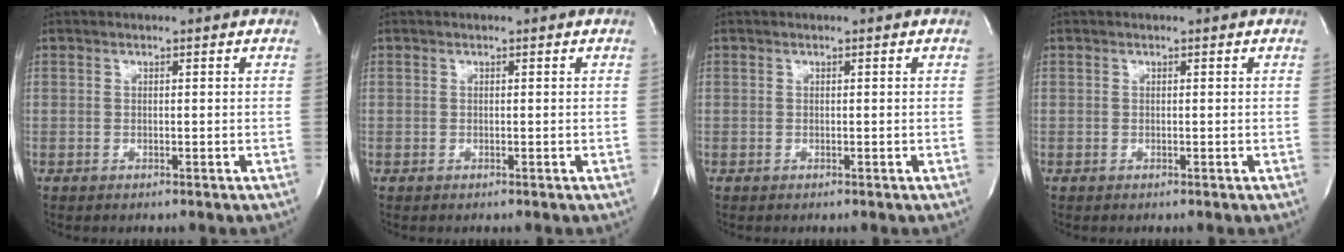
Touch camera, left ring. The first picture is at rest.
{"total": 0.0}
{"total": 0.0}
{"total": 0.0}